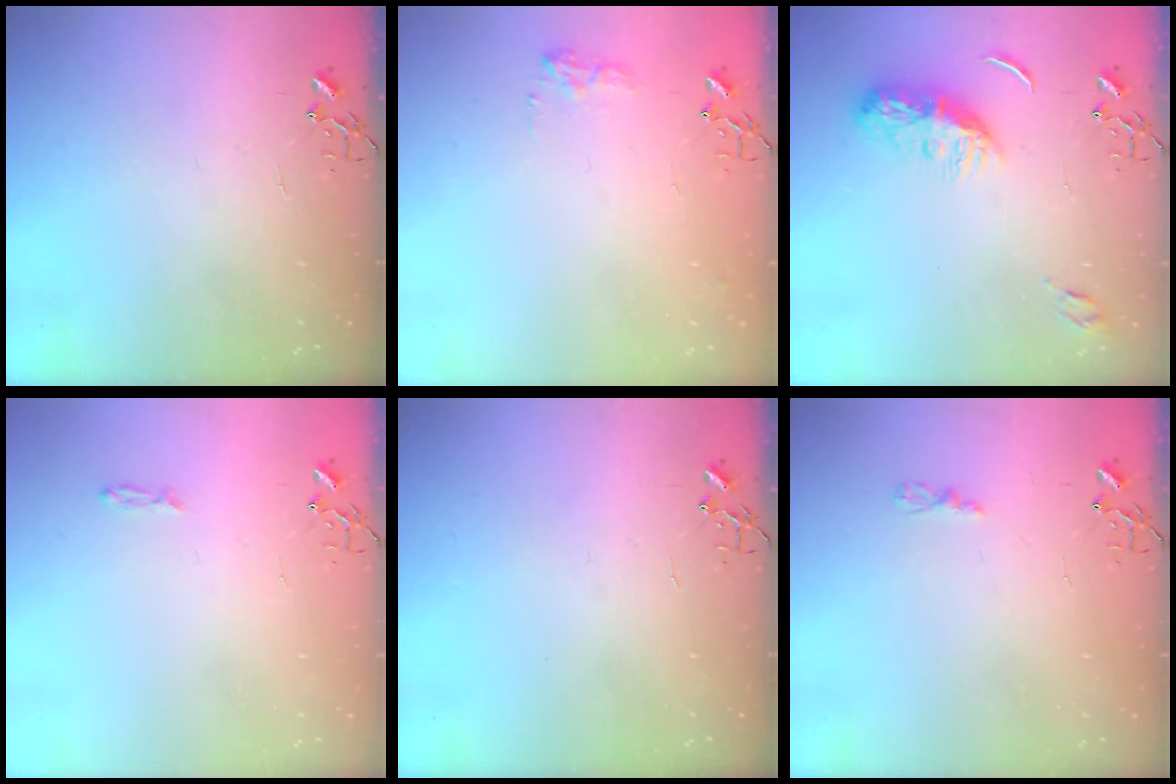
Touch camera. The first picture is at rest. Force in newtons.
{"total": 7.8, "press": 7.8, "slide": 0.1}
{"total": 9.4, "press": 9.4, "slide": 0.4}
{"total": 3.6, "press": 3.6, "slide": 0.4}
{"total": 0.0}
{"total": 3.2, "press": 3.1, "slide": 0.4}